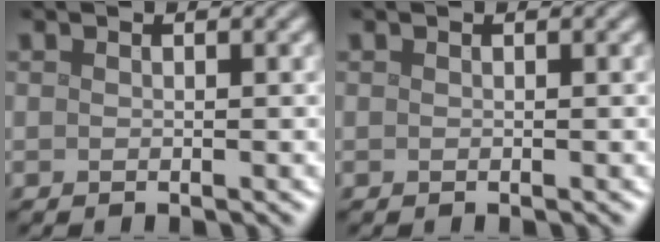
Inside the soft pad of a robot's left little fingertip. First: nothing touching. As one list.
[{"total": 0.0}]